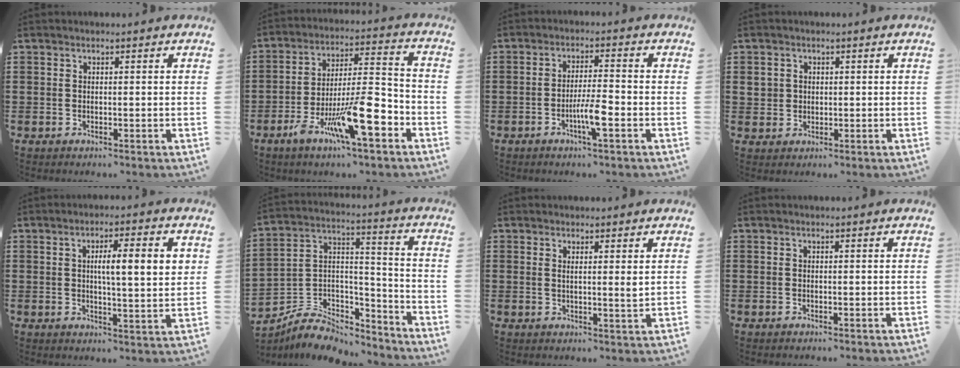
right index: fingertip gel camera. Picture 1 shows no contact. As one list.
[{"total": 15.5, "force": [-7.9, 4.0, 12.7], "torque": [-0.232, 0.013, -0.132]}, {"total": 5.2, "force": [-2.1, 0.6, 4.8], "torque": [-0.094, -0.007, -0.041]}, {"total": 2.1, "force": [0.4, 1.9, 0.7], "torque": [-0.022, 0.008, 0.007]}, {"total": 7.3, "force": [1.6, 1.4, 7.0], "torque": [-0.118, -0.002, 0.019]}, {"total": 7.9, "force": [-6.7, 3.5, 2.2], "torque": [-0.049, 0.018, -0.129]}, {"total": 2.5, "force": [1.3, 0.0, 2.1], "torque": [-0.028, -0.009, 0.017]}, {"total": 0.0}]